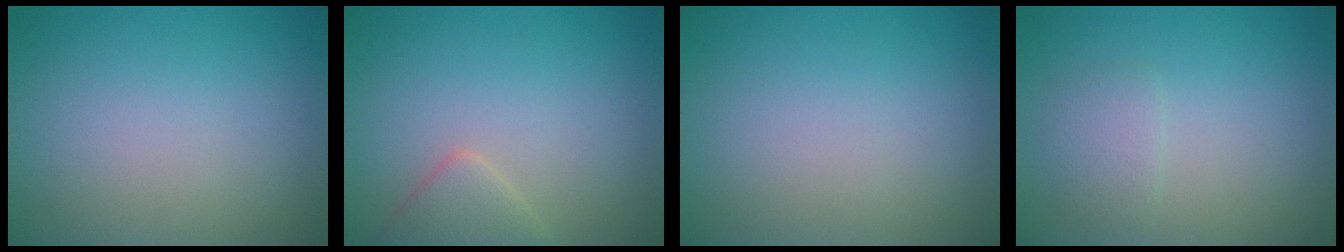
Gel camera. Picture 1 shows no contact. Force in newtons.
{"total": 2.3, "press": 2.3, "slide": 0.1}
{"total": 0.0}
{"total": 1.6, "press": 1.6, "slide": 0.0}